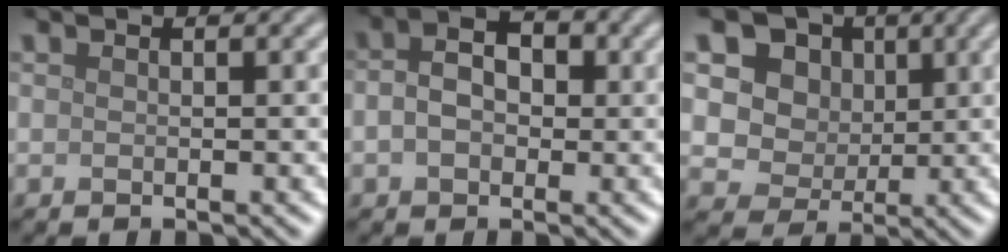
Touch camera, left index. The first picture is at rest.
{"total": 4.1, "force": [0.3, 2.8, 2.9], "torque": [-0.046, 0.008, -0.005]}
{"total": 10.9, "force": [4.2, 8.6, 5.1], "torque": [-0.098, 0.020, 0.056]}